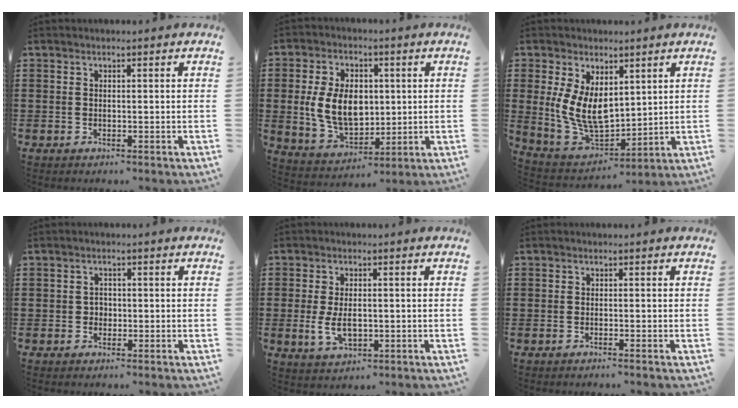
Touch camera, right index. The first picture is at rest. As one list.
[{"total": 9.9, "force": [0.7, 6.7, 7.2], "torque": [-0.163, 0.010, 0.010]}, {"total": 8.8, "force": [1.9, 5.4, 6.7], "torque": [-0.154, -0.002, 0.039]}, {"total": 1.4, "force": [-0.3, 1.3, 0.4], "torque": [-0.013, 0.003, -0.009]}, {"total": 4.6, "force": [-0.5, 2.4, 3.8], "torque": [-0.088, -0.004, -0.010]}, {"total": 0.7, "force": [-0.5, -0.1, 0.5], "torque": [-0.010, -0.002, -0.011]}]